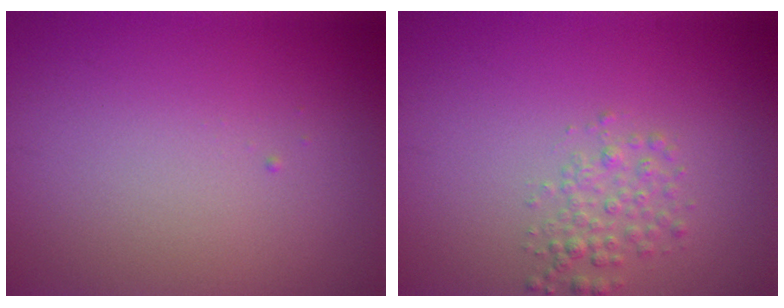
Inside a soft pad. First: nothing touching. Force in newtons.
{"total": 2.0, "press": 2.0, "slide": 0.1}